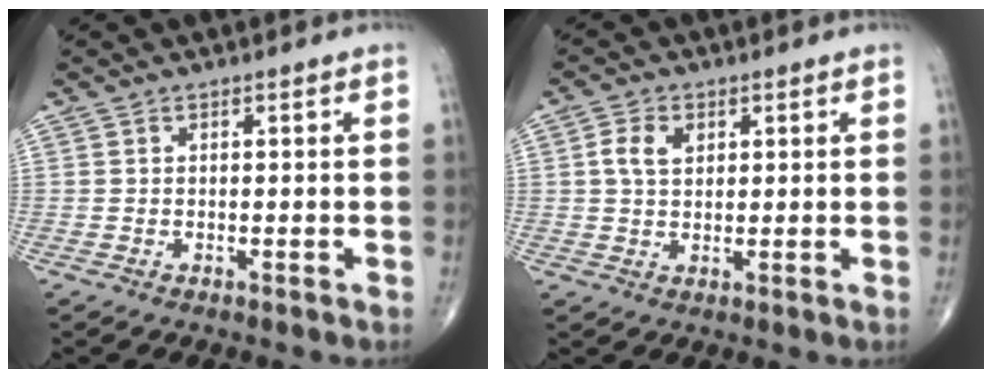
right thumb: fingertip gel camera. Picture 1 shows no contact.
{"total": 4.5, "force": [1.3, 3.1, 3.0], "torque": [-0.054, 0.001, 0.023]}